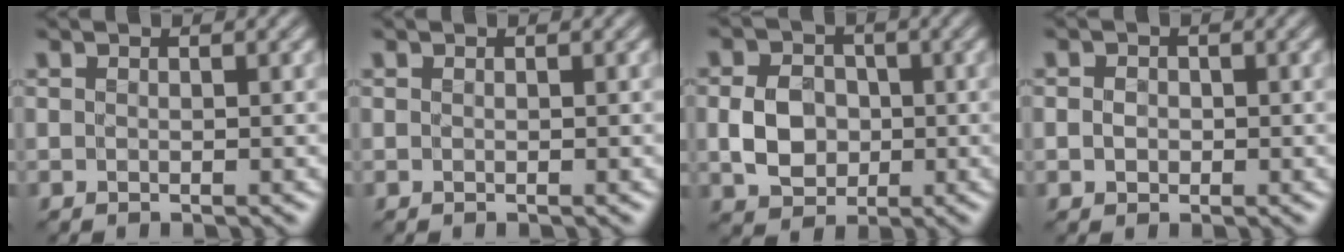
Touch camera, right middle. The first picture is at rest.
{"total": 0.0}
{"total": 4.3, "force": [-0.4, 3.5, 2.5], "torque": [-0.051, 0.000, -0.007]}
{"total": 1.3, "force": [-0.1, 1.1, 0.5], "torque": [-0.008, 0.000, -0.005]}